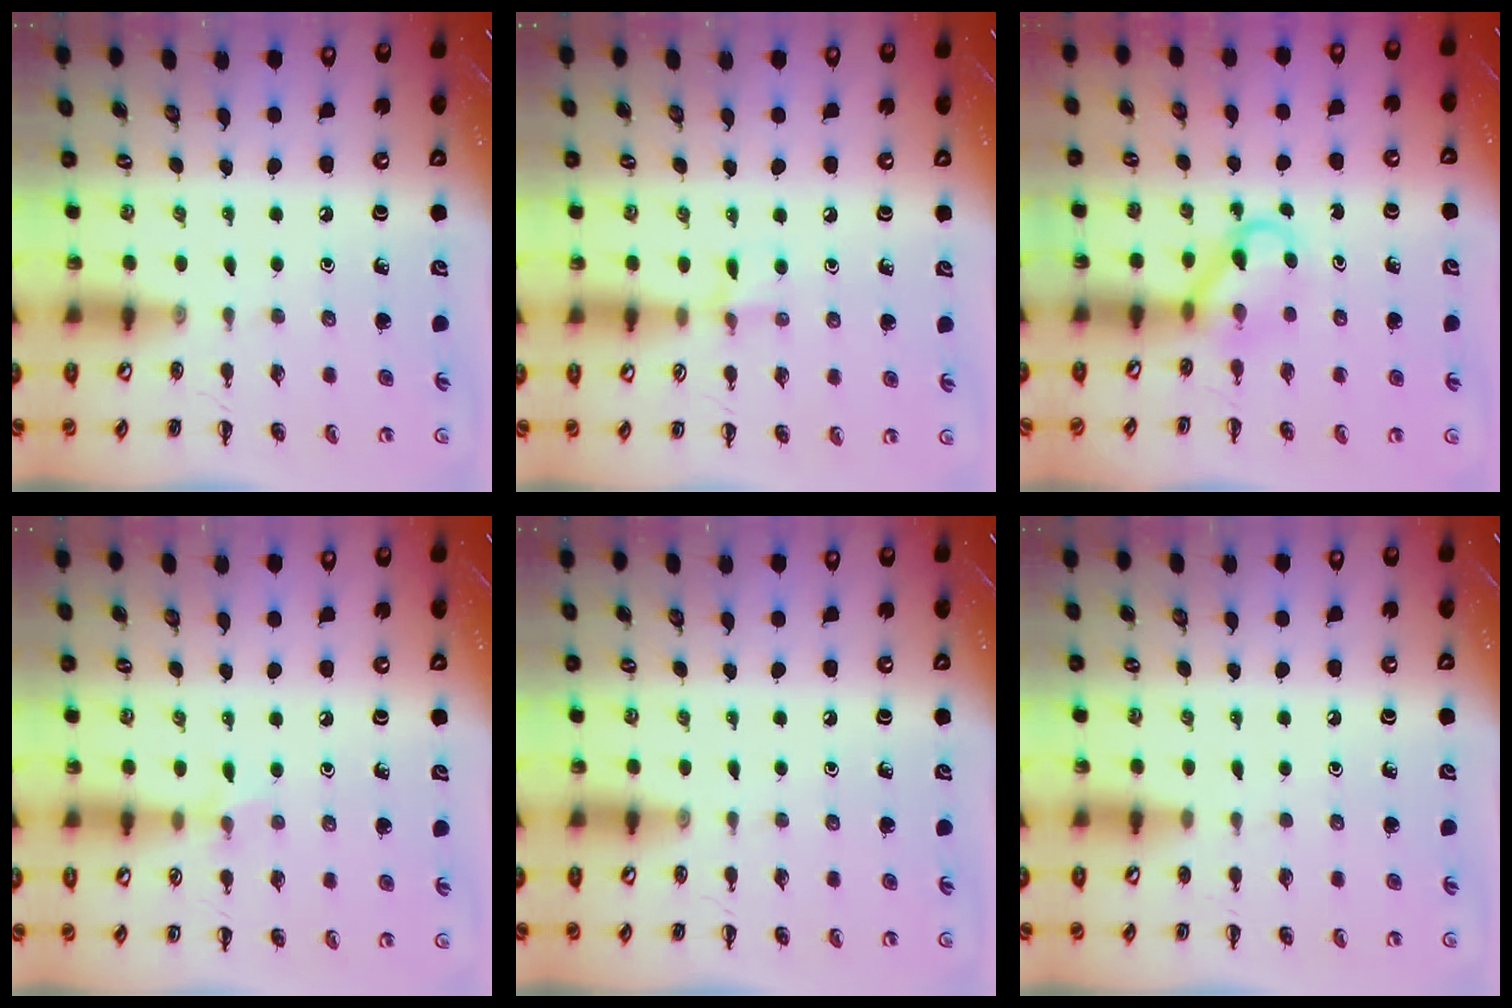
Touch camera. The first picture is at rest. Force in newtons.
{"total": 6.0, "press": 5.7, "slide": 1.8}
{"total": 3.8, "press": 3.6, "slide": 1.0}
{"total": 5.4, "press": 5.1, "slide": 1.8}
{"total": 0.0}
{"total": 0.5, "press": 0.5, "slide": 0.1}